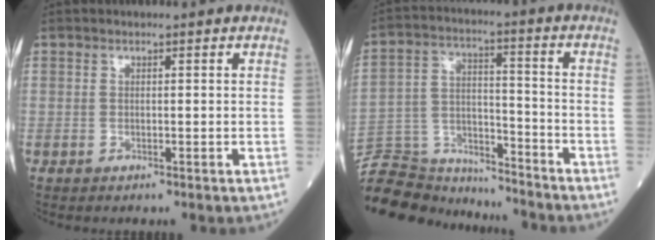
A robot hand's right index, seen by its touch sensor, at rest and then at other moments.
{"total": 16.2, "force": [-15.7, 3.2, 2.4], "torque": [-0.049, 0.034, -0.259]}